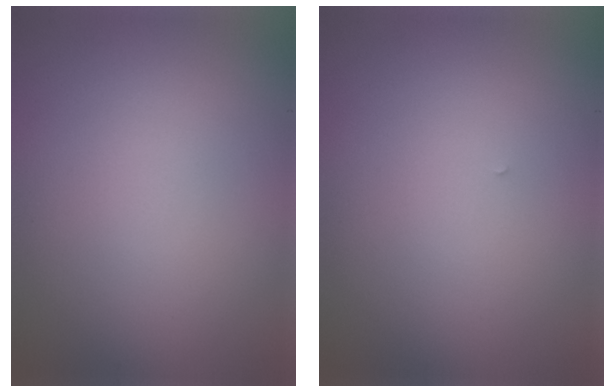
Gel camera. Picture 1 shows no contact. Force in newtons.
{"total": 0.0}